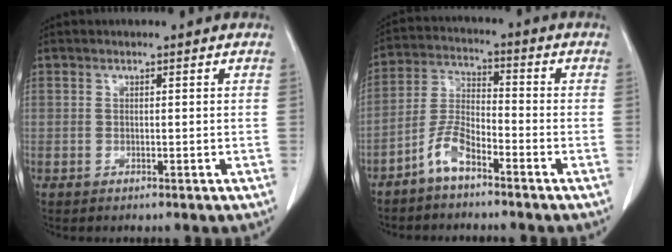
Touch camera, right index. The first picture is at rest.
{"total": 6.1, "force": [-4.3, 1.8, 4.0], "torque": [-0.096, 0.005, -0.091]}